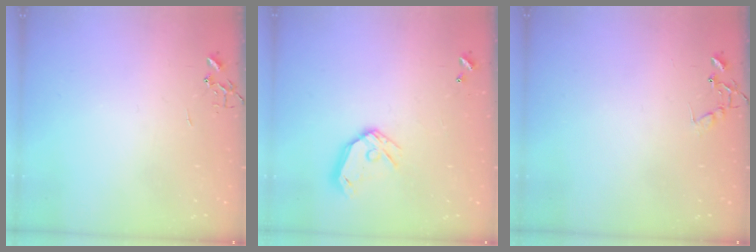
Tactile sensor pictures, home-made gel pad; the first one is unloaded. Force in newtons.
{"total": 11.2, "press": 11.0, "slide": 1.8}
{"total": 7.5, "press": 7.5, "slide": 0.4}